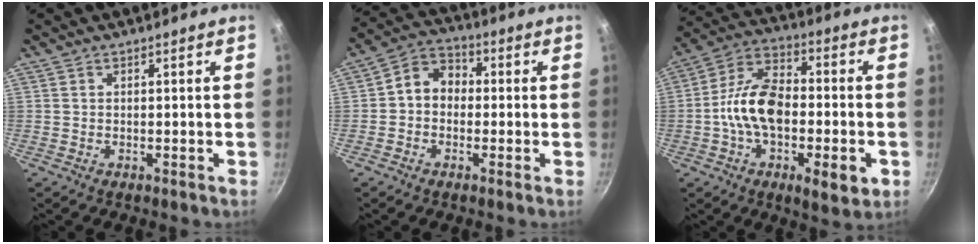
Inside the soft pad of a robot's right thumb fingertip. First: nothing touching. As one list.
[{"total": 6.8, "force": [-0.4, 5.6, 3.8], "torque": [-0.035, 0.025, -0.029]}, {"total": 18.5, "force": [-3.7, 8.9, 15.8], "torque": [-0.248, 0.034, -0.077]}]